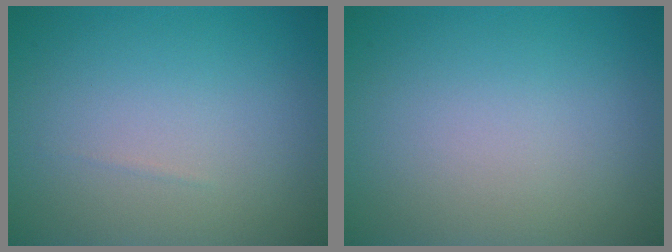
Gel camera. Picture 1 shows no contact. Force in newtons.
{"total": 0.0}